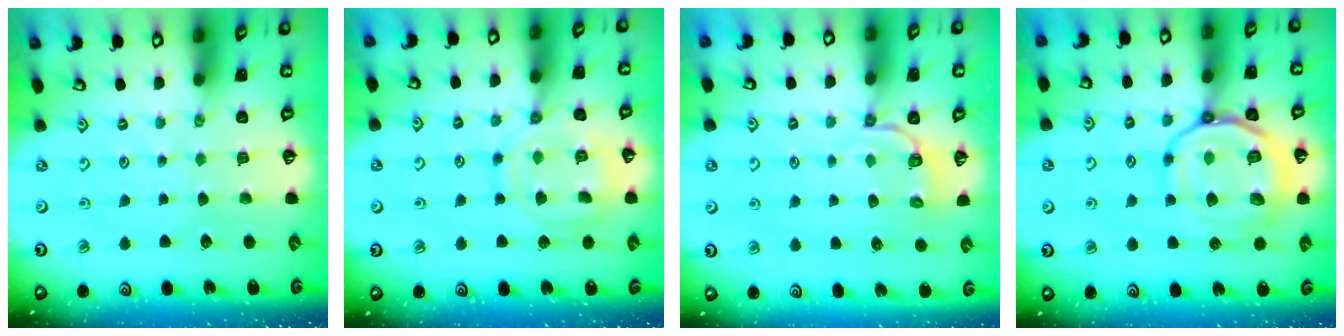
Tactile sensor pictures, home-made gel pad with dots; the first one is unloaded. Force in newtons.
{"total": 13.4, "press": 13.4, "slide": 1.2}
{"total": 3.6, "press": 3.0, "slide": 2.1}
{"total": 15.3, "press": 15.3, "slide": 1.4}